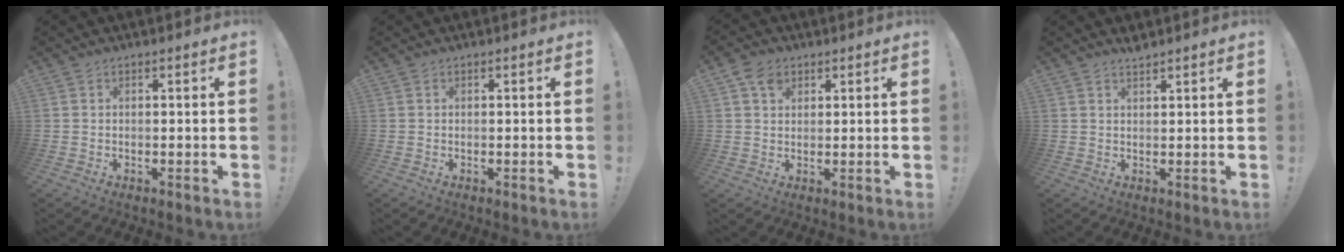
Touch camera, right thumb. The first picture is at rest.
{"total": 0.0}
{"total": 5.0, "force": [2.4, 3.8, 2.3], "torque": [-0.031, -0.007, 0.045]}
{"total": 2.0, "force": [1.9, 0.2, 0.5], "torque": [-0.004, -0.013, 0.033]}